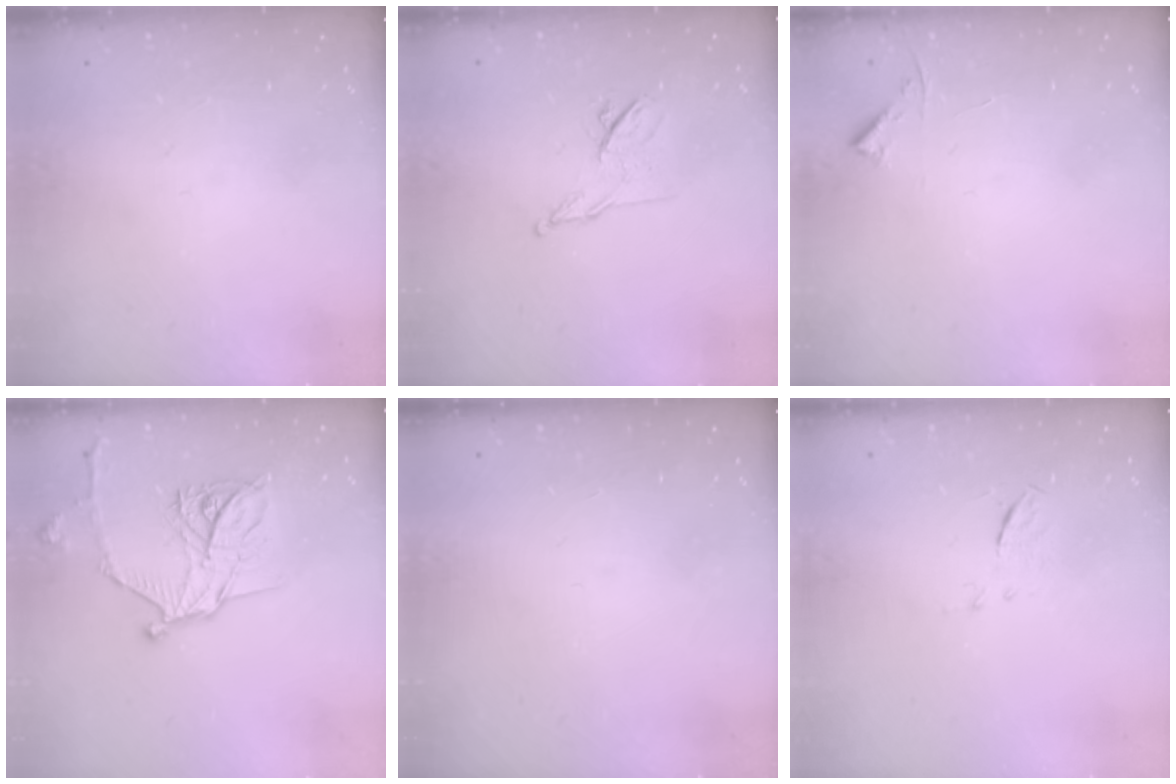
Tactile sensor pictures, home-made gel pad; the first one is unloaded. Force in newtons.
{"total": 8.1, "press": 8.0, "slide": 1.3}
{"total": 3.1, "press": 3.0, "slide": 0.3}
{"total": 16.7, "press": 16.6, "slide": 0.6}
{"total": 1.6, "press": 1.6, "slide": 0.1}
{"total": 4.2, "press": 4.1, "slide": 0.9}